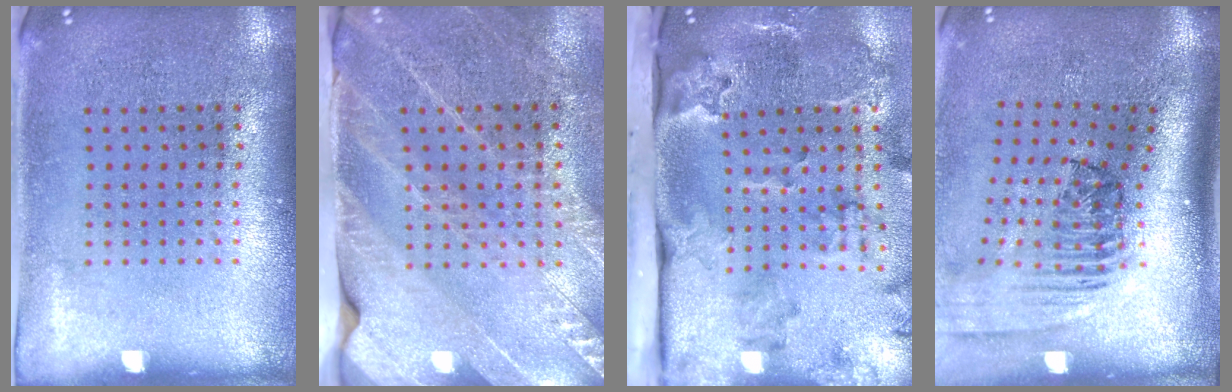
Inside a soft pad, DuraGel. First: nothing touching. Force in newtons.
{"total": 2.7, "press": 2.6, "slide": 0.7}
{"total": 4.0, "press": 2.7, "slide": 3.0}
{"total": 2.4, "press": 1.7, "slide": 1.7}